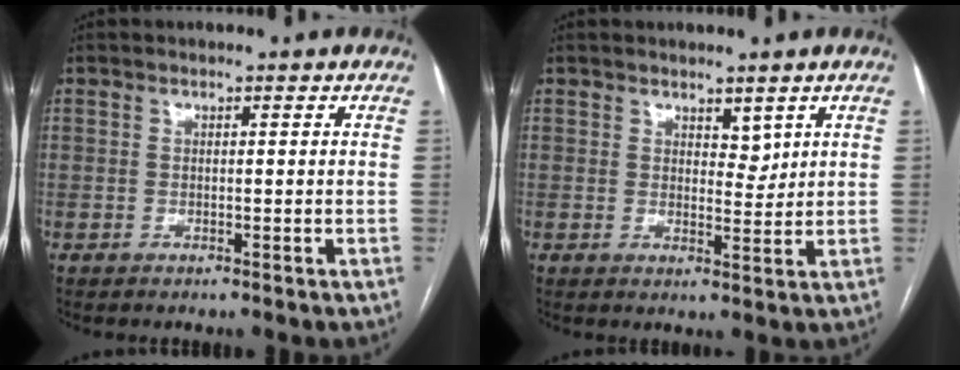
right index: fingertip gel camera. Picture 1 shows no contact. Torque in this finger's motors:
{"motor_torque": [-0.01, 0.13, 0.12, 0.00]}